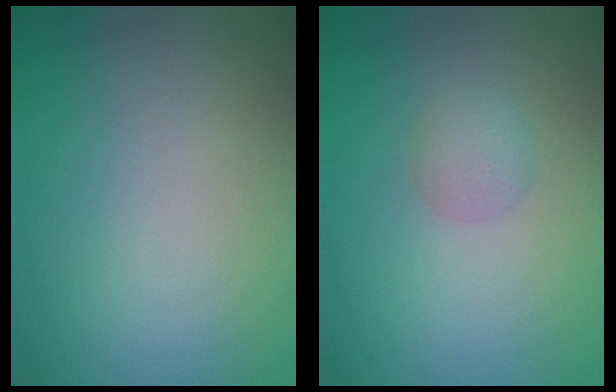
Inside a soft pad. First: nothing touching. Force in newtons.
{"total": 1.5, "press": 1.5, "slide": 0.0}